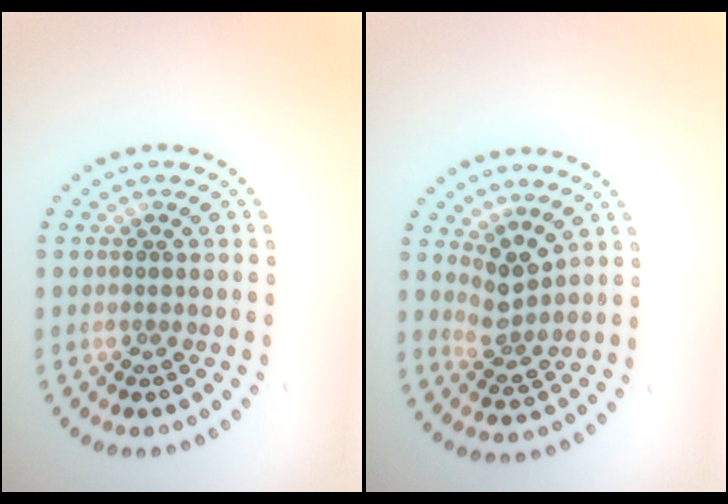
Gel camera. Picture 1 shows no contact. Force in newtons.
{"total": 2.7, "press": 2.0, "slide": 1.8}